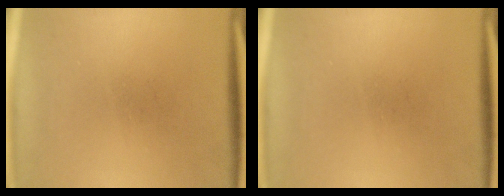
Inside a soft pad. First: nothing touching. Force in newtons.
{"total": 0.0}